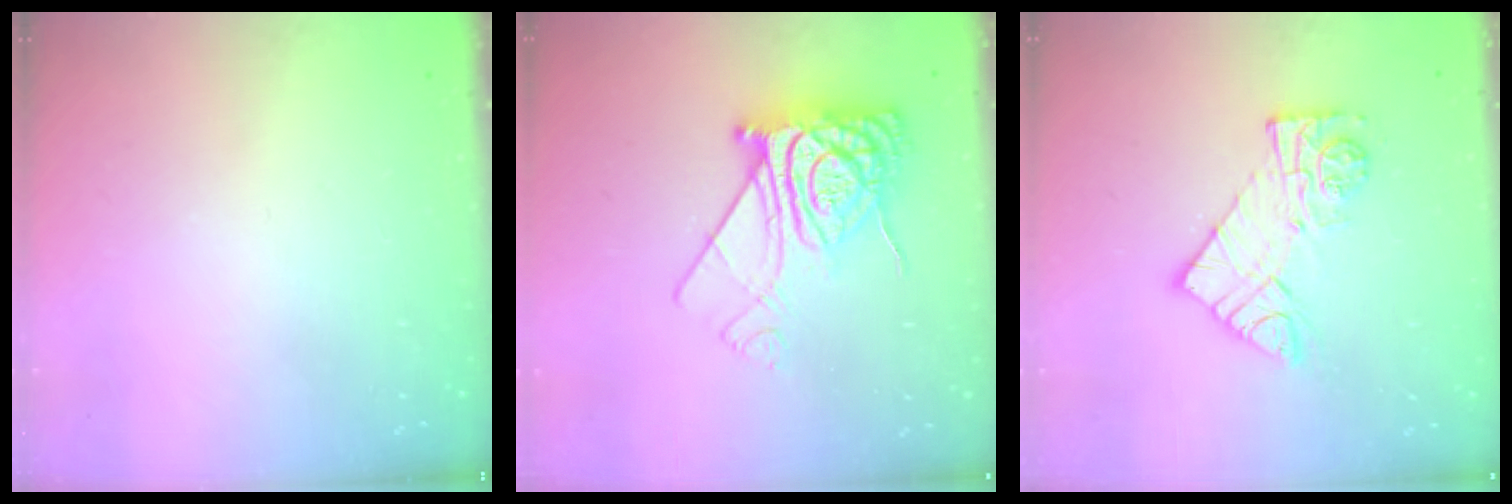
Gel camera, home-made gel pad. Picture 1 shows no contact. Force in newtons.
{"total": 12.3, "press": 12.3, "slide": 1.0}
{"total": 11.2, "press": 11.2, "slide": 0.8}